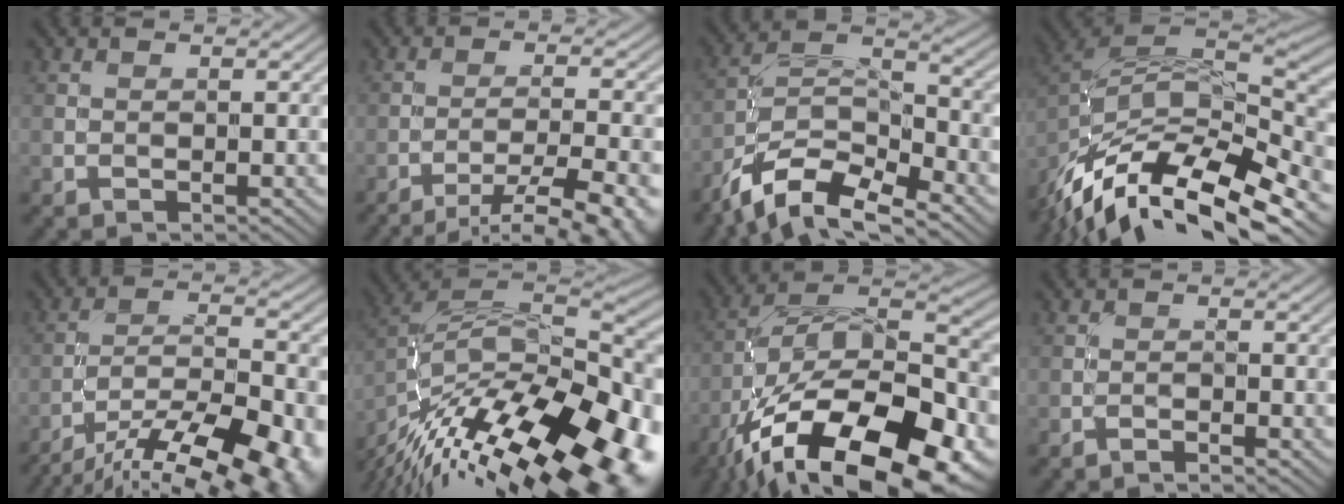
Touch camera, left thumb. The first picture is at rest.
{"total": 11.7, "force": [-9.0, 2.7, 7.0], "torque": [-0.109, -0.005, -0.110]}
{"total": 11.7, "force": [-8.4, 4.1, 7.0], "torque": [-0.135, -0.010, -0.169]}
{"total": 15.2, "force": [-8.6, 6.7, 10.7], "torque": [-0.227, -0.011, -0.156]}
{"total": 16.8, "force": [-12.6, 5.1, 9.9], "torque": [-0.148, -0.021, -0.183]}
{"total": 17.7, "force": [-10.1, 7.0, 12.7], "torque": [-0.219, 0.004, -0.159]}
{"total": 20.7, "force": [-11.5, 9.1, 14.6], "torque": [-0.267, -0.029, -0.174]}
{"total": 1.0, "force": [-0.9, -0.1, 0.5], "torque": [-0.011, 0.004, -0.019]}